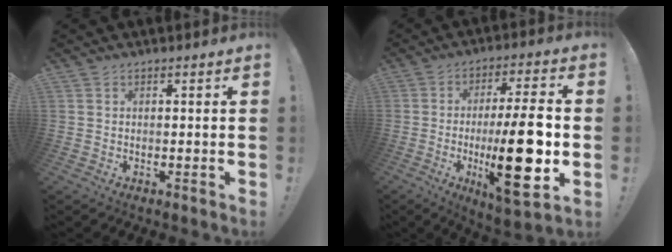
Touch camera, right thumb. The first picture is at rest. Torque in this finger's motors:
{"motor_torque": [2.35, 2.66, 2.29, -0.36, 0.13]}